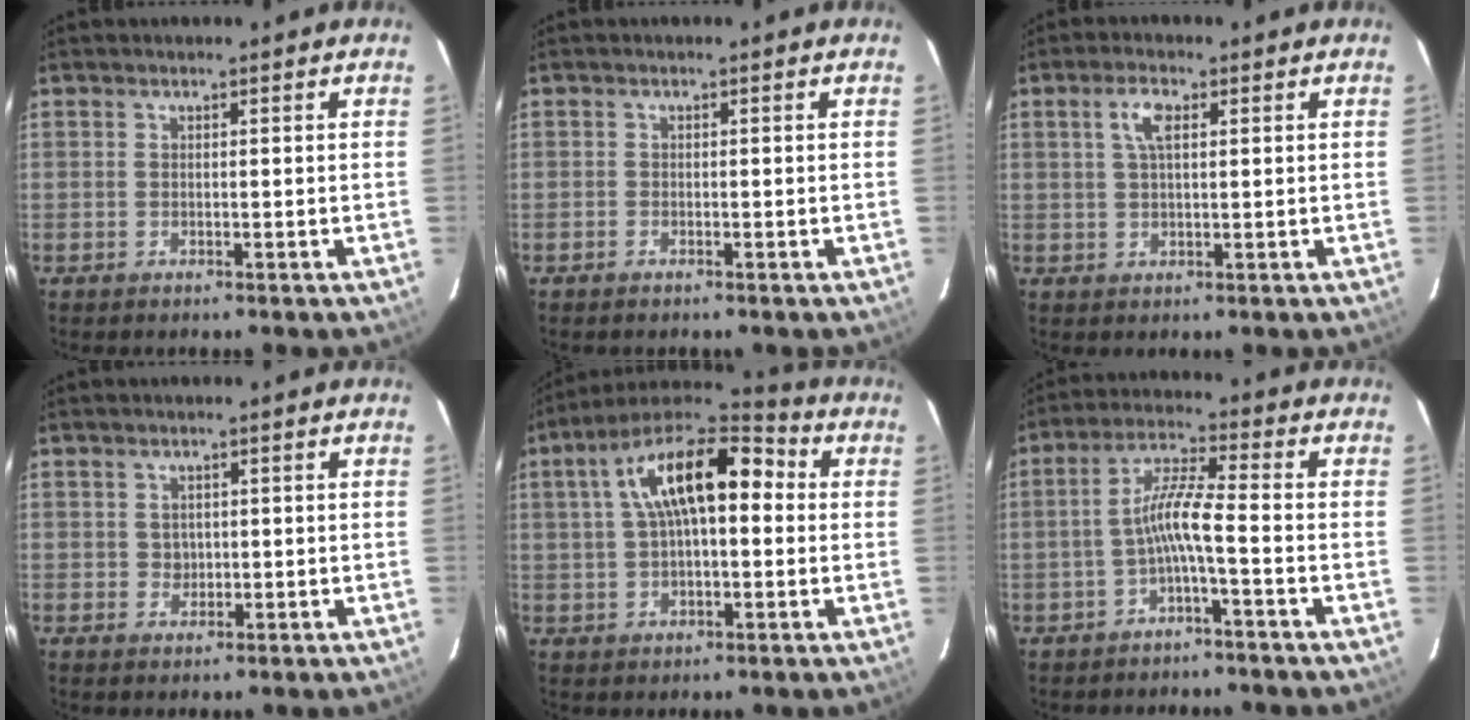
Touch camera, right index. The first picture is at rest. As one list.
[{"total": 0.6, "force": [-0.5, 0.2, 0.1], "torque": [-0.002, 0.001, -0.011]}, {"total": 3.9, "force": [1.3, 1.5, 3.3], "torque": [-0.064, 0.008, 0.025]}, {"total": 1.8, "force": [0.2, 1.7, 0.4], "torque": [-0.002, 0.004, 0.006]}, {"total": 16.7, "force": [3.1, 7.6, 14.5], "torque": [-0.258, 0.036, 0.040]}, {"total": 5.9, "force": [-2.4, -0.1, 5.4], "torque": [-0.122, 0.015, -0.045]}]